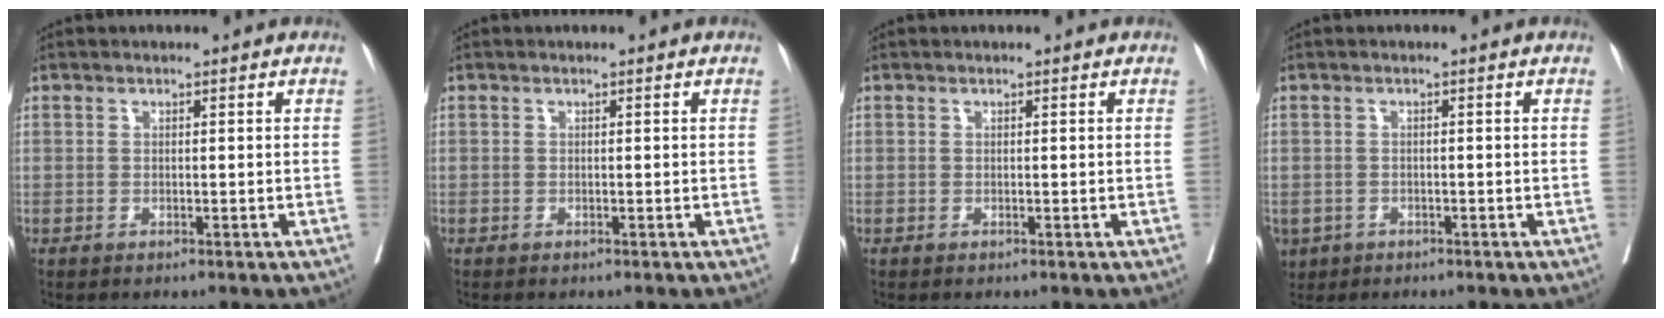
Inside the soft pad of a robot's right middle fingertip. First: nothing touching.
{"total": 0.0}
{"total": 0.0}
{"total": 3.7, "force": [-2.2, 2.8, 0.9], "torque": [-0.015, 0.001, -0.033]}